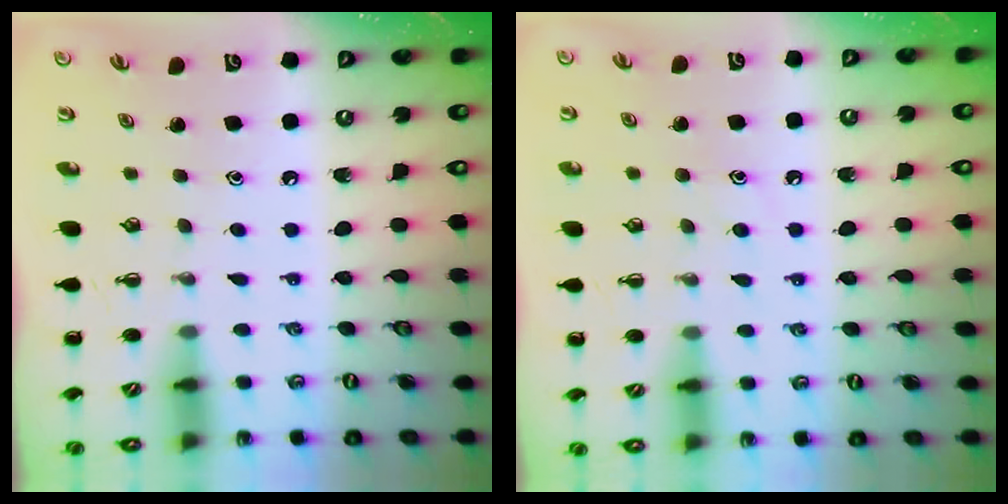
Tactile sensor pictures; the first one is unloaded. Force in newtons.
{"total": 6.1, "press": 6.0, "slide": 1.4}